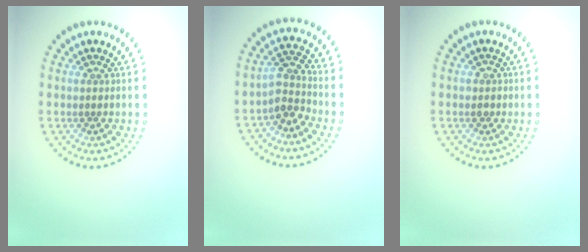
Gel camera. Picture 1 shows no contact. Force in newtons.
{"total": 2.7, "press": 2.2, "slide": 1.6}
{"total": 1.0, "press": 0.9, "slide": 0.4}